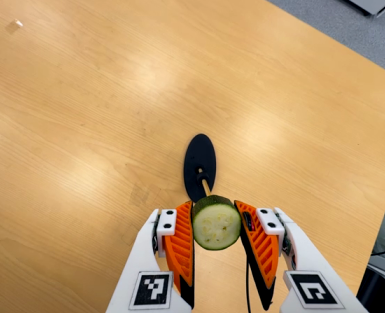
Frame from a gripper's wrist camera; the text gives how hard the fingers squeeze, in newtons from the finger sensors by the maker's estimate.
{"total": 12.2, "left": 11.6, "right": 12.8}